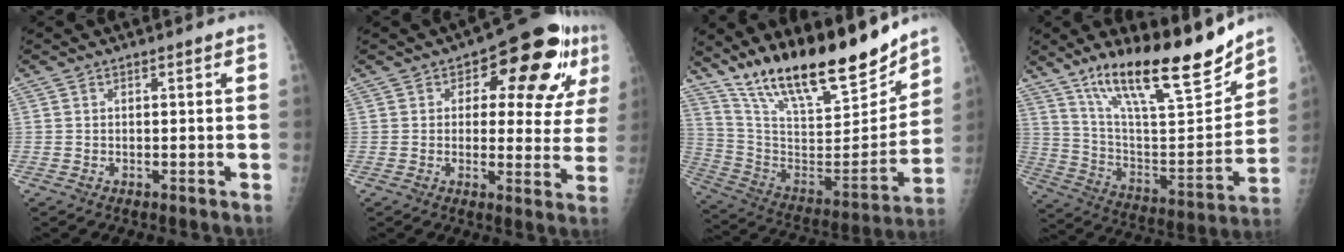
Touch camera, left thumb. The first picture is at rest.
{"total": 16.0, "force": [5.9, 8.0, 12.5], "torque": [-0.116, 0.002, 0.073]}
{"total": 25.5, "force": [20.0, 6.9, 14.3], "torque": [-0.202, -0.095, 0.342]}
{"total": 23.9, "force": [17.2, 6.1, 15.4], "torque": [-0.223, -0.079, 0.295]}